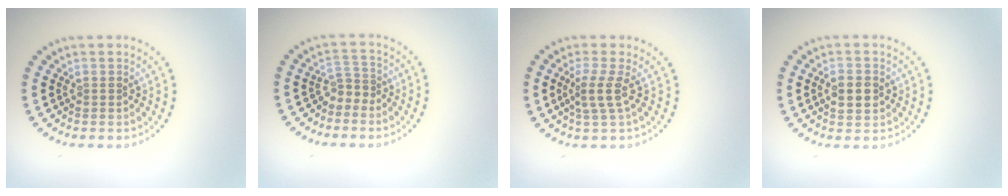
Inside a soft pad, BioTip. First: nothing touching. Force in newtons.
{"total": 1.7, "press": 1.1, "slide": 1.3}
{"total": 2.1, "press": 1.6, "slide": 1.5}
{"total": 2.7, "press": 2.7, "slide": 0.2}